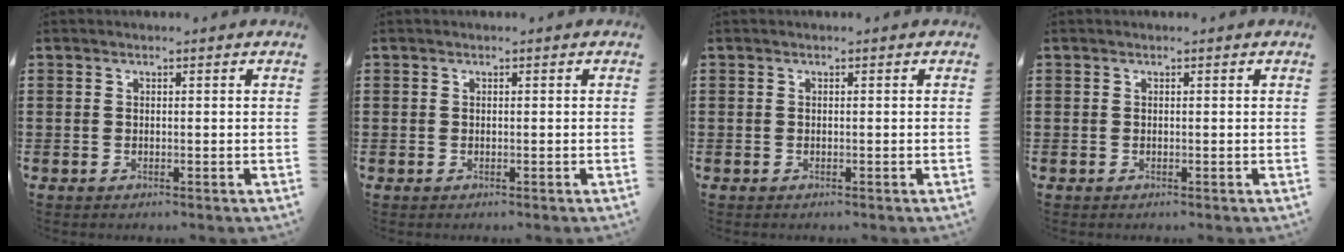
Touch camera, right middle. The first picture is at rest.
{"total": 0.5, "force": [0.0, 0.5, -0.1], "torque": [0.000, 0.006, -0.002]}
{"total": 0.0}
{"total": 0.0}